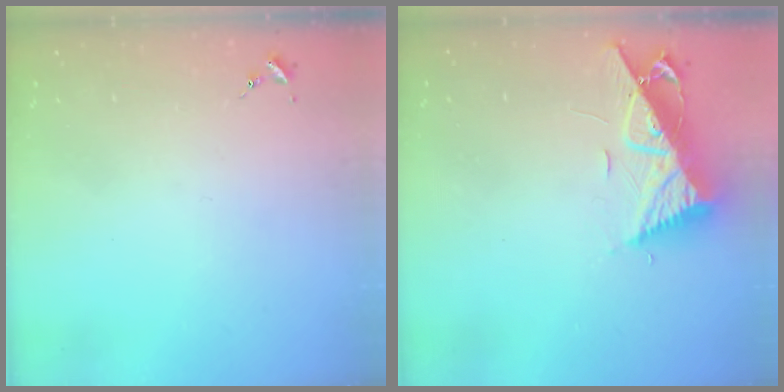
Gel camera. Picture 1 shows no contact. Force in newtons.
{"total": 10.8, "press": 10.8, "slide": 0.8}